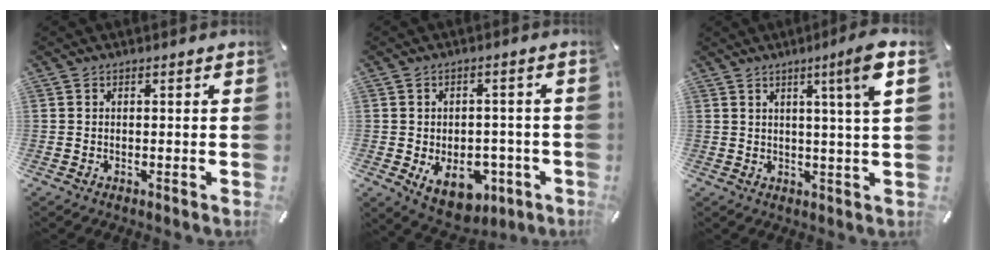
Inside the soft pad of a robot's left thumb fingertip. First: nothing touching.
{"total": 10.3, "force": [-3.8, 7.1, 6.4], "torque": [-0.100, 0.013, -0.060]}
{"total": 8.4, "force": [3.8, -0.6, 7.5], "torque": [-0.118, -0.011, 0.051]}